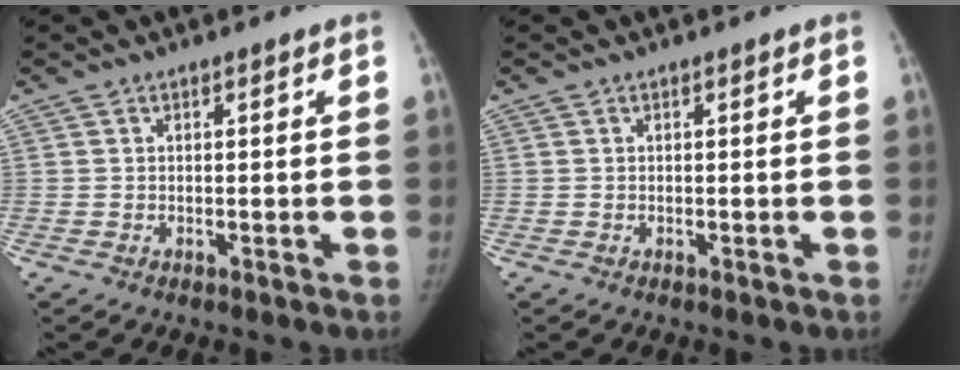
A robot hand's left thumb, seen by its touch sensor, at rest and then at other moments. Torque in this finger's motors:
{"motor_torque": [0.07, -0.01, 0.06, -0.03, 0.09]}